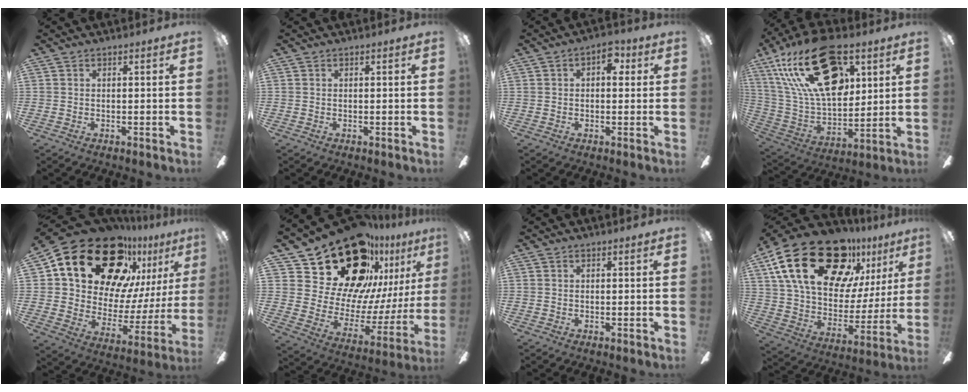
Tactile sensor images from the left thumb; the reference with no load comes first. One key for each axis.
{"total": 0.0}
{"total": 5.5, "fx": 1.5, "fy": 3.2, "fz": 4.2, "tx": -0.041, "ty": 0.000, "tz": 0.019}
{"total": 28.9, "fx": 13.5, "fy": 15.6, "fz": 20.2, "tx": -0.380, "ty": -0.060, "tz": 0.237}
{"total": 27.5, "fx": 17.8, "fy": 15.4, "fz": 14.2, "tx": -0.229, "ty": -0.110, "tz": 0.333}
{"total": 29.7, "fx": 20.2, "fy": 15.8, "fz": 15.1, "tx": -0.251, "ty": -0.141, "tz": 0.387}
{"total": 0.0}
{"total": 29.4, "fx": 16.4, "fy": 15.9, "fz": 18.5, "tx": -0.327, "ty": -0.097, "tz": 0.304}